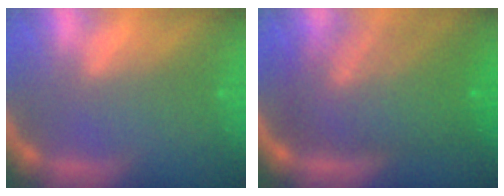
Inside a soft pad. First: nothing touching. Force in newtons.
{"total": 10.1}